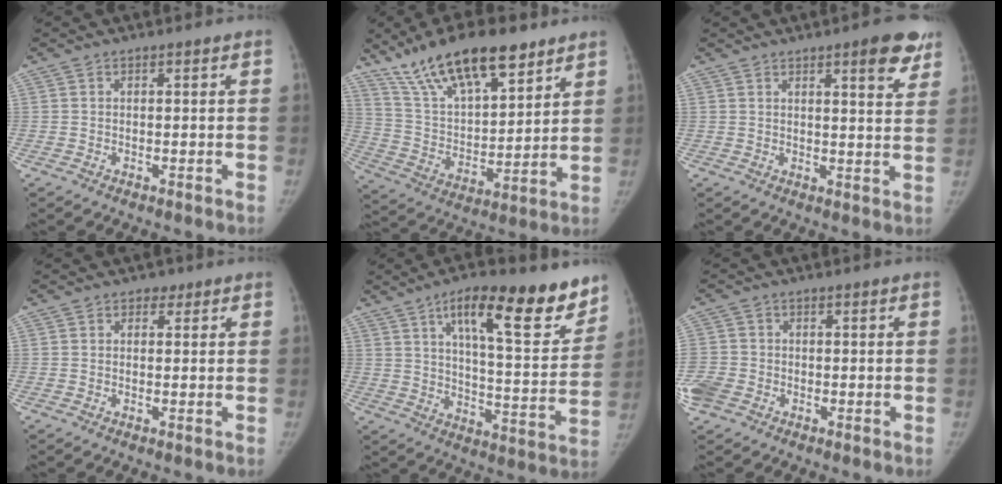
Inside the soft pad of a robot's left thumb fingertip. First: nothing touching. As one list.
[{"total": 20.8, "force": [14.3, 7.6, 13.0], "torque": [-0.194, -0.052, 0.259]}, {"total": 7.6, "force": [4.6, 1.8, 5.7], "torque": [-0.054, -0.022, 0.056]}, {"total": 1.4, "force": [0.7, 1.1, 0.4], "torque": [0.008, -0.001, 0.002]}, {"total": 20.8, "force": [12.6, 6.4, 15.3], "torque": [-0.179, -0.056, 0.189]}, {"total": 7.5, "force": [-2.8, 6.1, 3.2], "torque": [-0.095, 0.010, -0.051]}]